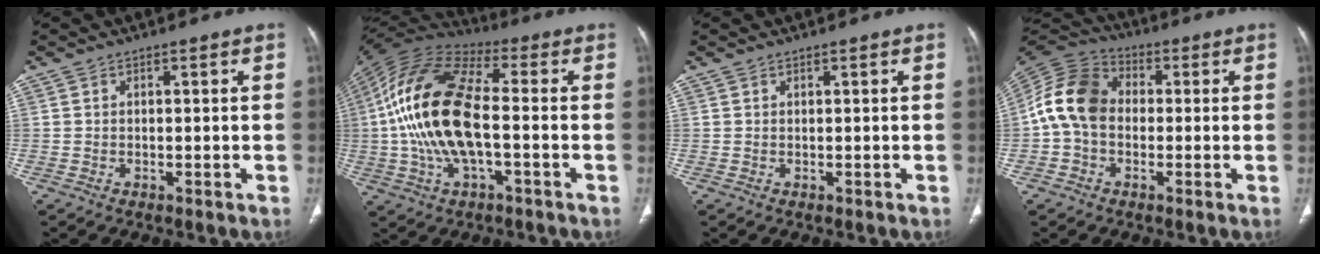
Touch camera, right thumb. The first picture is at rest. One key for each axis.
{"total": 19.7, "fx": -1.6, "fy": 8.8, "fz": 17.6, "tx": -0.360, "ty": 0.028, "tz": -0.032}
{"total": 0.0}
{"total": 12.3, "fx": -0.2, "fy": 9.4, "fz": 8.0, "tx": -0.151, "ty": 0.033, "tz": -0.018}